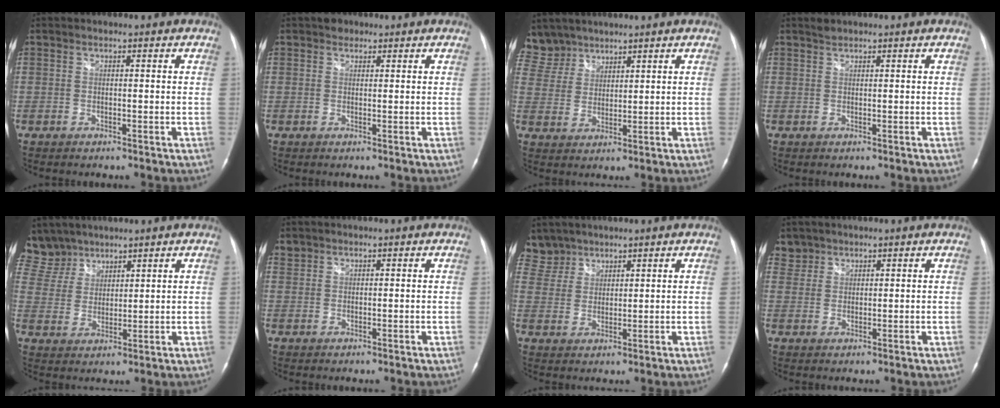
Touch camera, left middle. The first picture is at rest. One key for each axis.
{"total": 1.3, "fx": 0.9, "fy": 0.9, "fz": 0.2, "tx": -0.002, "ty": 0.002, "tz": 0.011}
{"total": 7.5, "fx": 6.4, "fy": 4.0, "fz": -0.1, "tx": 0.000, "ty": 0.010, "tz": 0.135}
{"total": 0.7, "fx": 0.7, "fy": 0.1, "fz": 0.0, "tx": -0.009, "ty": 0.002, "tz": 0.017}
{"total": 9.2, "fx": 7.9, "fy": 4.8, "fz": 0.5, "tx": -0.022, "ty": 0.014, "tz": 0.169}
{"total": 1.2, "fx": 1.0, "fy": 0.7, "fz": -0.1, "tx": 0.007, "ty": 0.008, "tz": 0.018}
{"total": 6.2, "fx": 5.3, "fy": 3.3, "fz": -0.3, "tx": 0.010, "ty": 0.009, "tz": 0.111}
{"total": 2.8, "fx": 2.3, "fy": 1.6, "fz": -0.6, "tx": 0.020, "ty": 0.008, "tz": 0.042}